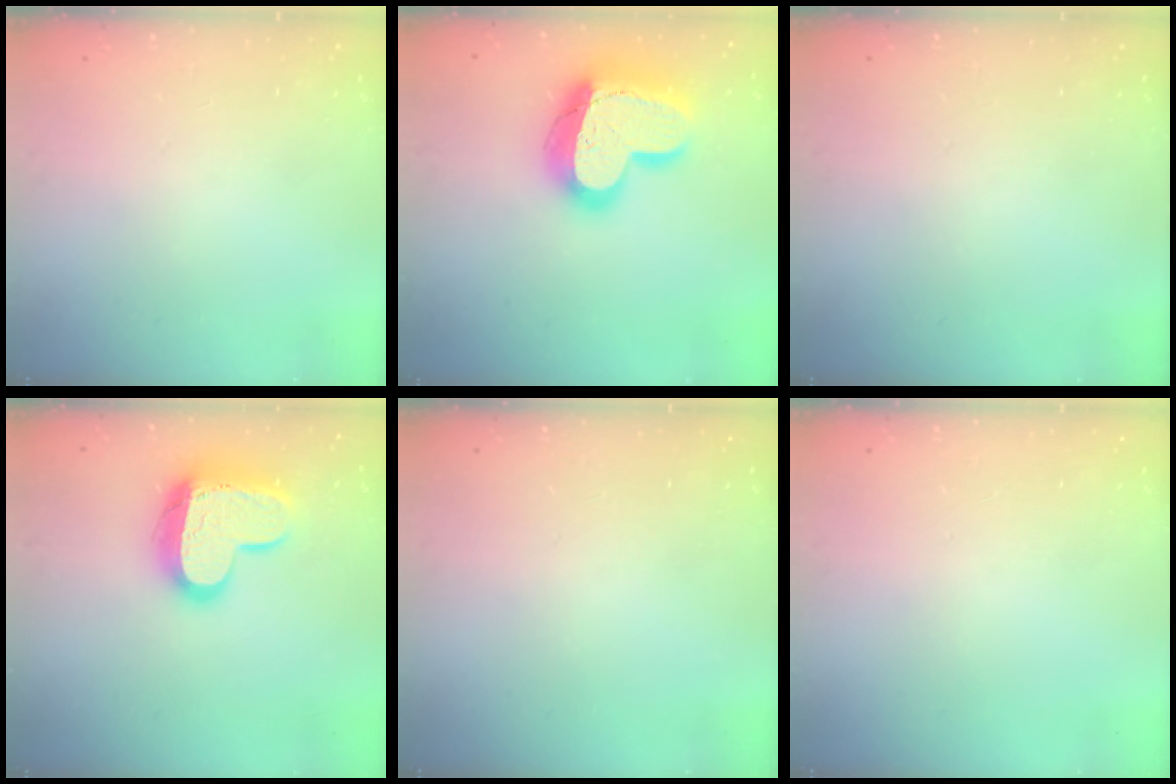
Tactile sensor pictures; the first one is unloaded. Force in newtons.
{"total": 23.4, "press": 23.3, "slide": 1.9}
{"total": 0.0}
{"total": 16.3, "press": 16.3, "slide": 1.0}
{"total": 0.0}
{"total": 0.0}